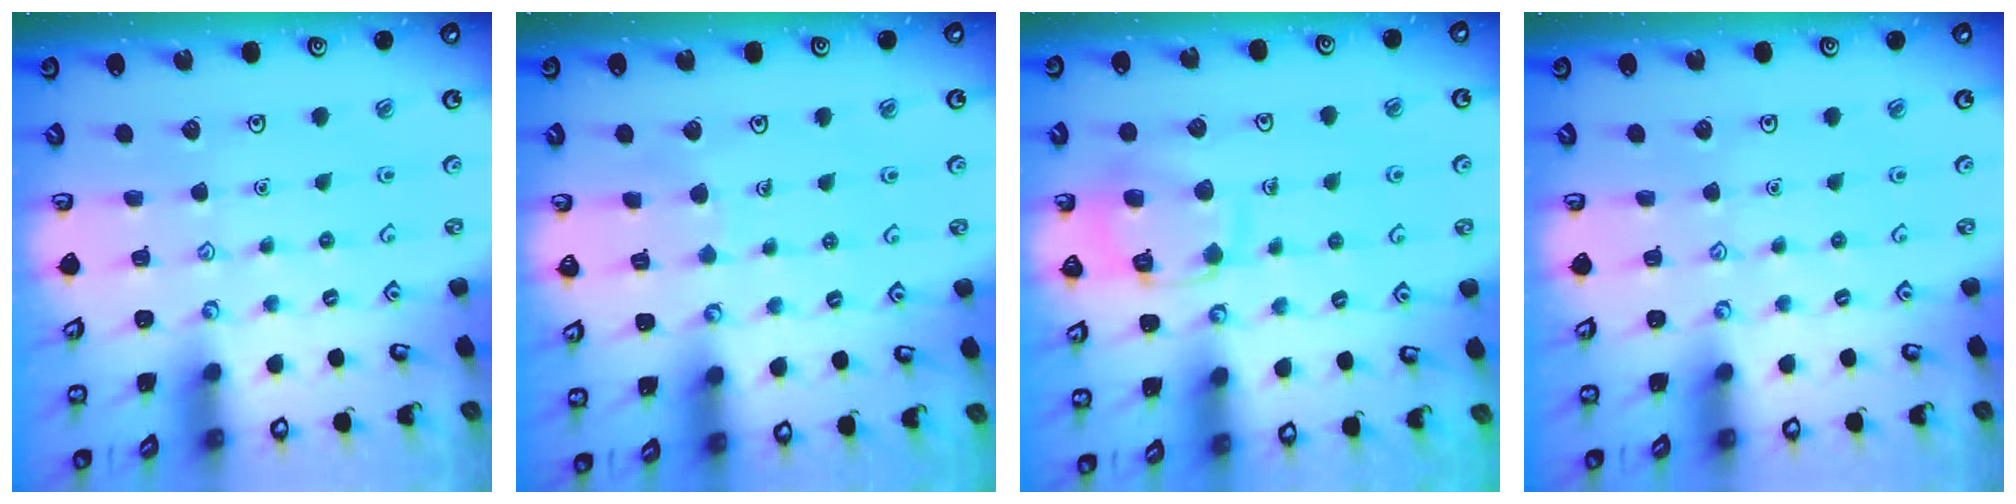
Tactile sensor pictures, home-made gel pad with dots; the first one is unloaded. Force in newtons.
{"total": 3.7, "press": 3.7, "slide": 0.2}
{"total": 11.7, "press": 11.7, "slide": 0.7}
{"total": 0.0}